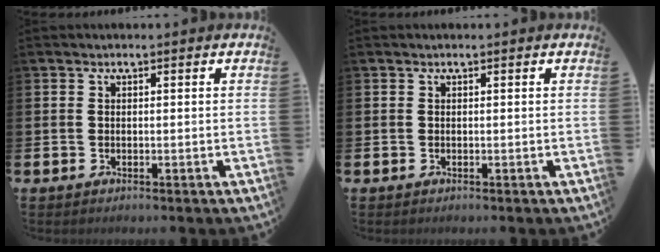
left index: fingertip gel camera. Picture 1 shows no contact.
{"total": 0.0}